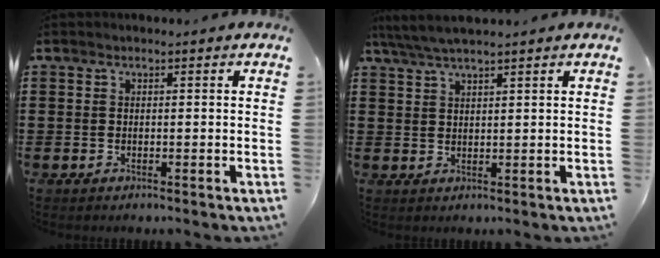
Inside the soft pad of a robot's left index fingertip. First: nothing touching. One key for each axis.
{"total": 3.6, "fx": 3.1, "fy": 0.1, "fz": 1.8, "tx": -0.043, "ty": 0.000, "tz": 0.058}